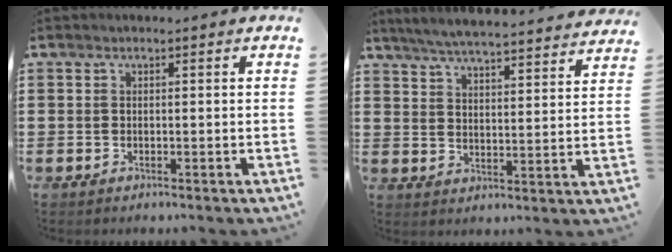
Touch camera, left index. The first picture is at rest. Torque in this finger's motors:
{"motor_torque": [1.08, 1.06, -0.01, -0.01]}